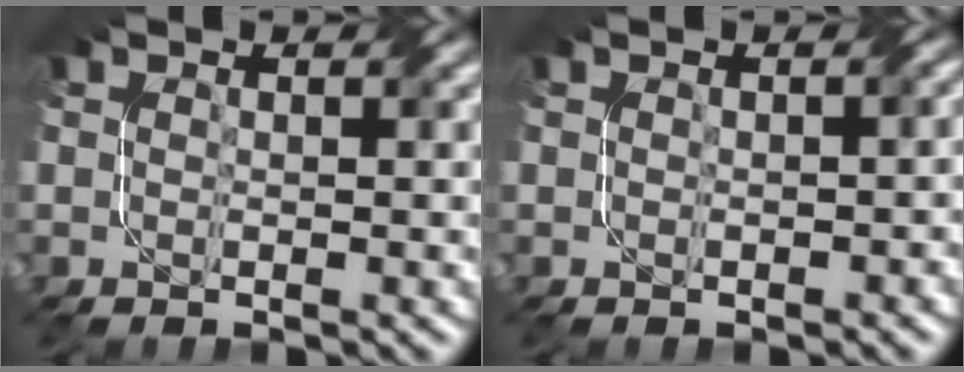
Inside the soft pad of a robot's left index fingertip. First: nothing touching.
{"total": 1.1, "force": [-0.1, 0.5, 1.0], "torque": [-0.012, -0.001, -0.001]}